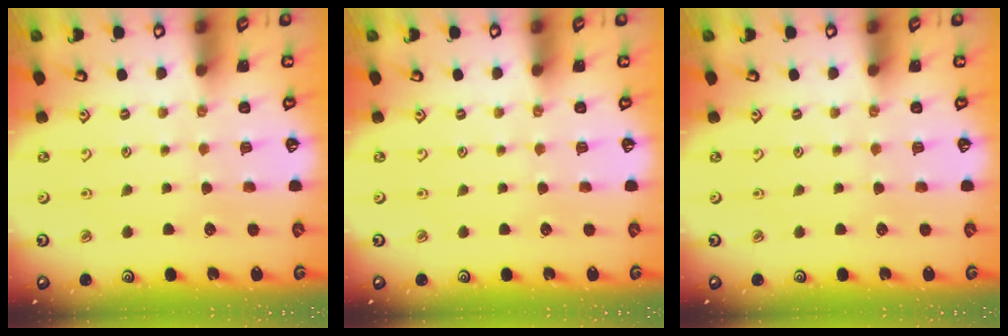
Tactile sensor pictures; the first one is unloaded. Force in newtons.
{"total": 0.0}
{"total": 0.0}